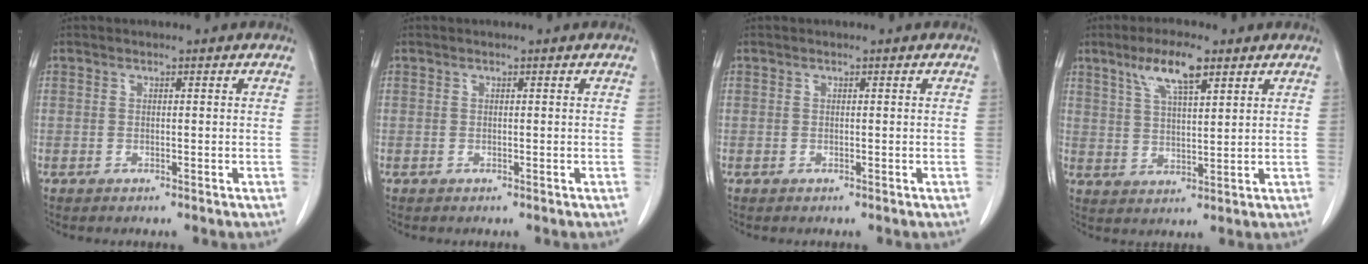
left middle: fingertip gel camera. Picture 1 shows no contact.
{"total": 0.0}
{"total": 0.0}
{"total": 7.6, "force": [4.6, 1.6, 5.8], "torque": [-0.116, 0.006, 0.086]}